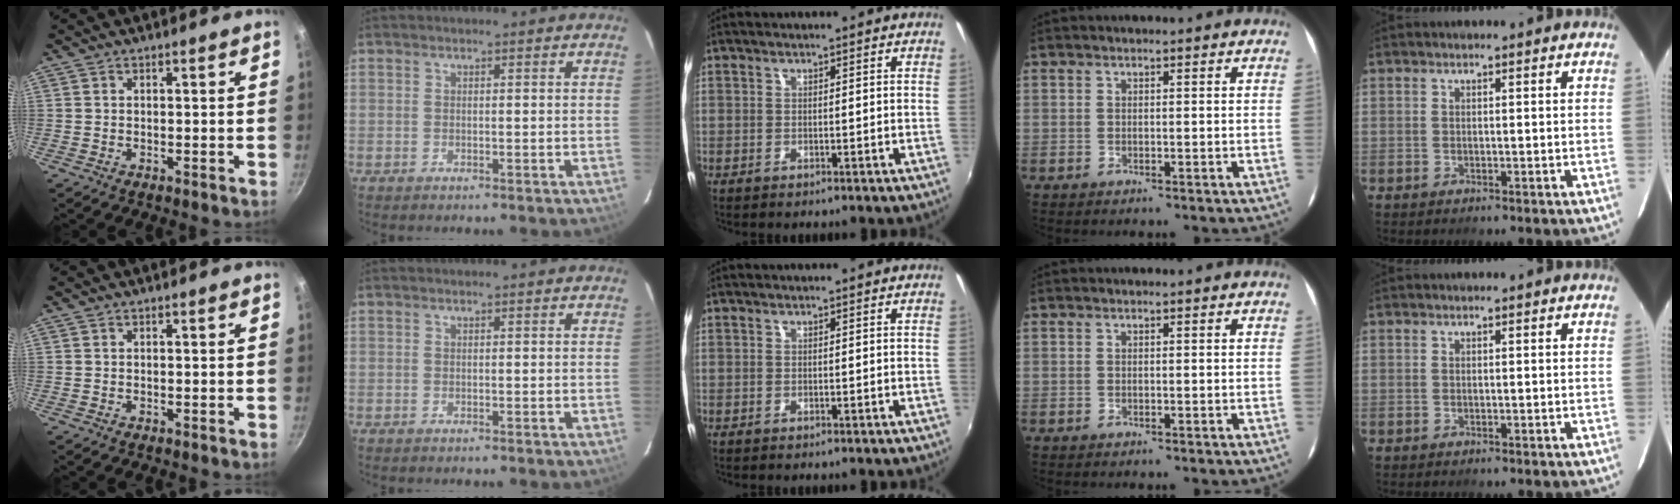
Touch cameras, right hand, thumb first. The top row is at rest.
{}